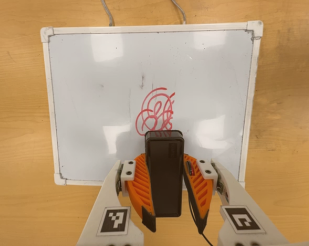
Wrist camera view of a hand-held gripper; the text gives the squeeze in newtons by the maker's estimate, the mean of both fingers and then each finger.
{"total": 8.3, "left": 6.6, "right": 10.0}